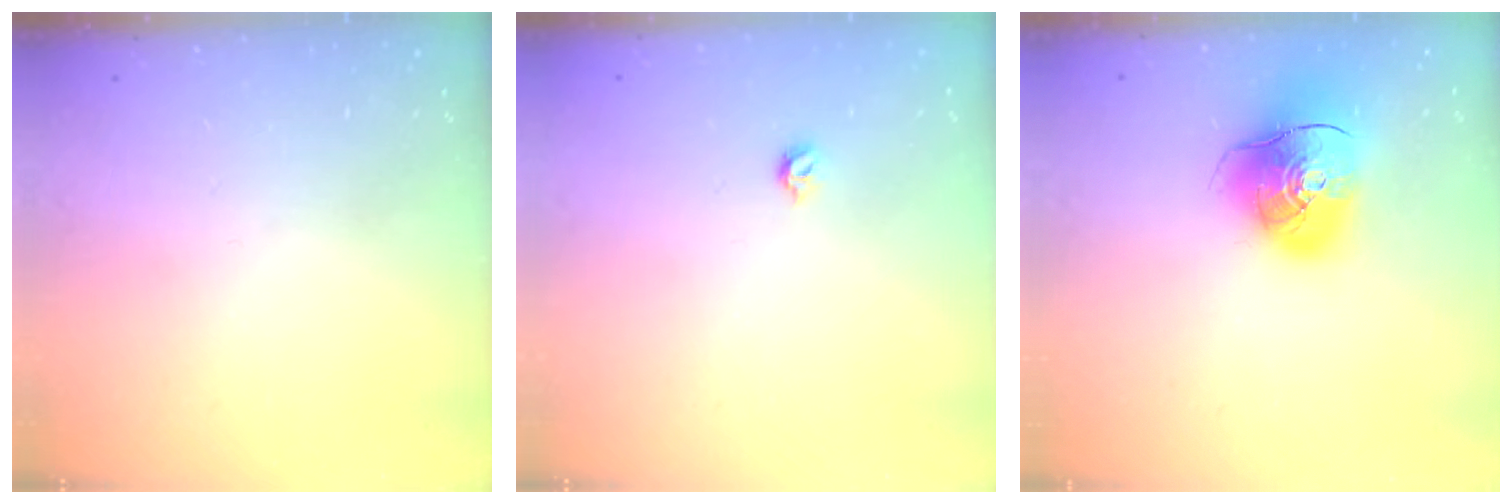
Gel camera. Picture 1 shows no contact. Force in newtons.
{"total": 3.9, "press": 3.8, "slide": 0.8}
{"total": 14.0, "press": 13.8, "slide": 2.3}